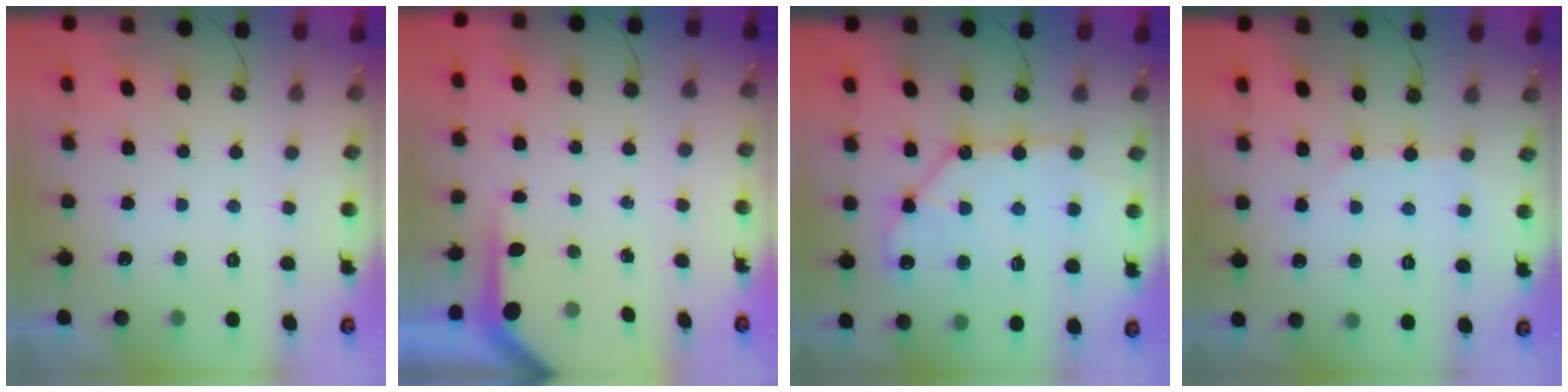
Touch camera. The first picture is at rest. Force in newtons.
{"total": 3.8, "press": 3.8, "slide": 0.4}
{"total": 12.4, "press": 12.3, "slide": 1.6}
{"total": 2.0, "press": 2.0, "slide": 0.1}